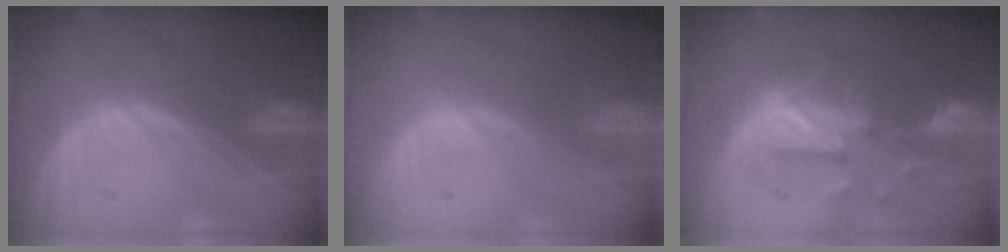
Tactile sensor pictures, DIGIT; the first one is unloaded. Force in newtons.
{"total": 0.0}
{"total": 8.6, "press": 8.5, "slide": 1.2}